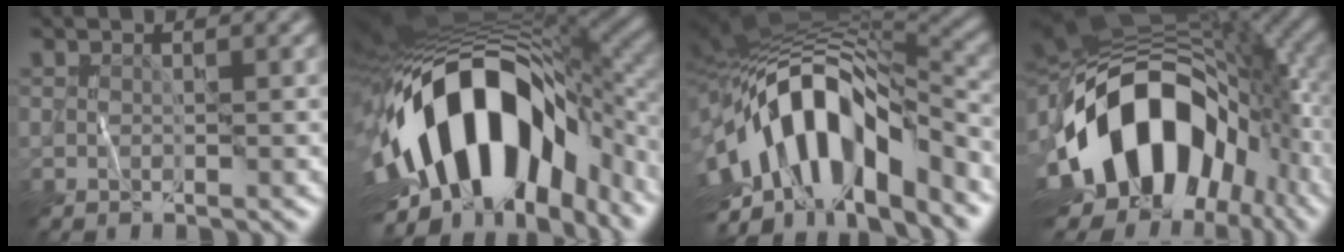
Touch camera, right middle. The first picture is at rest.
{"total": 17.4, "force": [-3.6, 9.3, 14.2], "torque": [-0.244, -0.001, -0.057]}
{"total": 14.6, "force": [-3.4, 7.4, 12.1], "torque": [-0.195, 0.018, -0.067]}
{"total": 17.5, "force": [-4.5, 11.4, 12.5], "torque": [-0.217, -0.004, -0.083]}